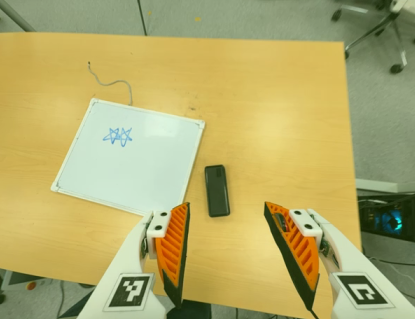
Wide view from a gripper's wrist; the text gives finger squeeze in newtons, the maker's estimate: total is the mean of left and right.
{"total": 0.0}